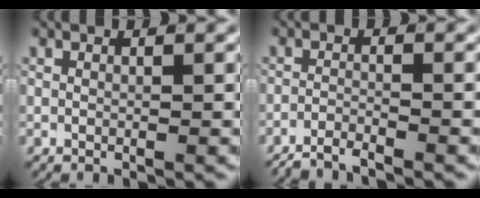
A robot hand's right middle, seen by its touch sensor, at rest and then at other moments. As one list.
[{"total": 3.5, "force": [-3.4, 0.5, 0.8], "torque": [-0.011, -0.005, -0.062]}]